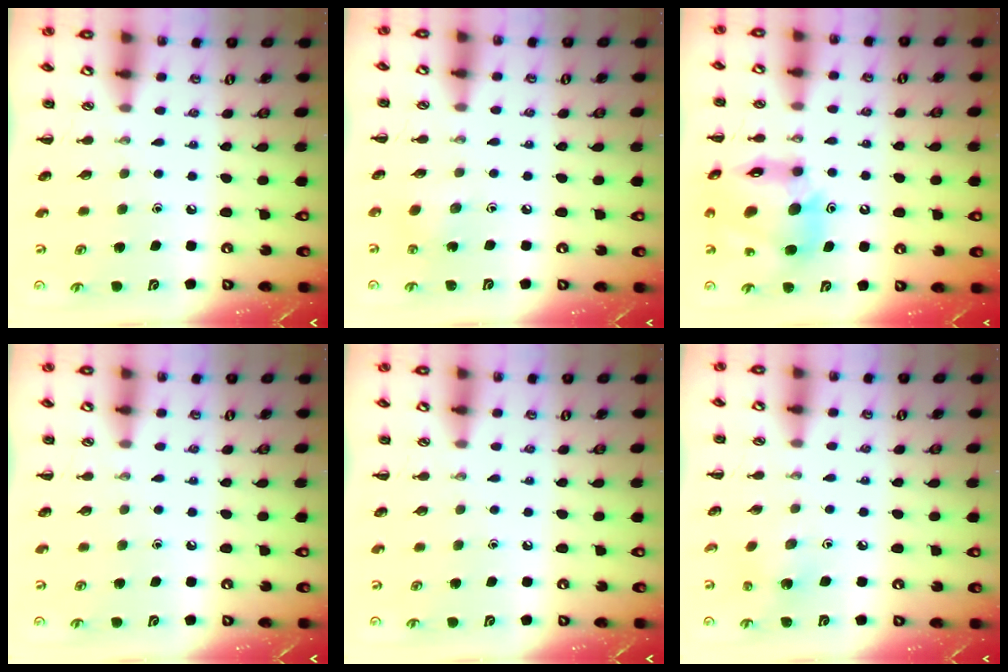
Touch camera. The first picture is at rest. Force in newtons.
{"total": 2.1, "press": 2.1, "slide": 0.5}
{"total": 17.3, "press": 16.6, "slide": 4.9}
{"total": 0.0}
{"total": 0.0}
{"total": 2.0, "press": 1.9, "slide": 0.6}